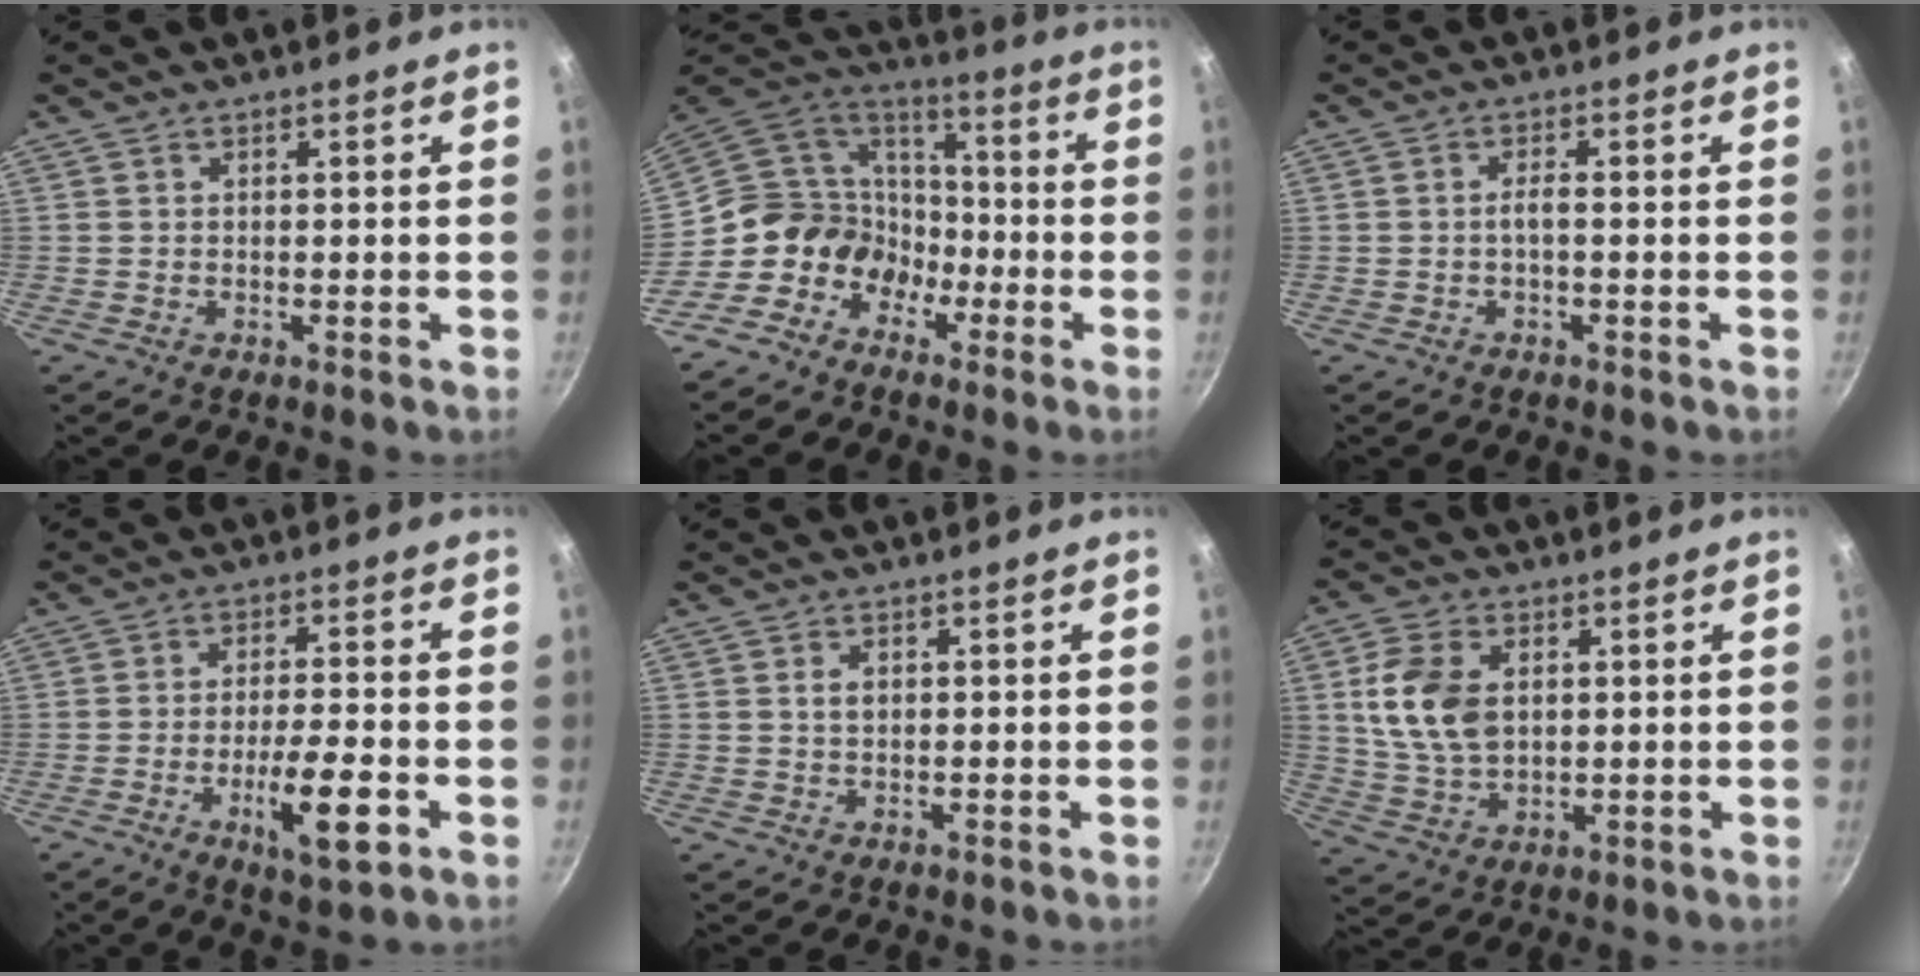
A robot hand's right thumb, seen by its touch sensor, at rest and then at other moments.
{"total": 13.8, "force": [-6.2, 11.4, 4.6], "torque": [-0.025, 0.078, -0.130]}
{"total": 1.6, "force": [-0.5, 0.3, 1.5], "torque": [-0.034, 0.010, -0.010]}
{"total": 10.1, "force": [-3.7, 2.6, 9.1], "torque": [-0.145, 0.014, -0.058]}
{"total": 2.1, "force": [0.5, 1.4, 1.5], "torque": [-0.019, 0.001, 0.008]}
{"total": 11.6, "force": [2.2, 7.9, 8.3], "torque": [-0.144, -0.014, 0.047]}